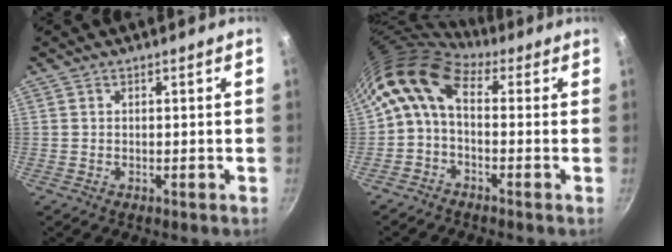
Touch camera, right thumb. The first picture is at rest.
{"total": 9.6, "force": [1.2, 5.6, 7.7], "torque": [-0.148, 0.027, 0.004]}